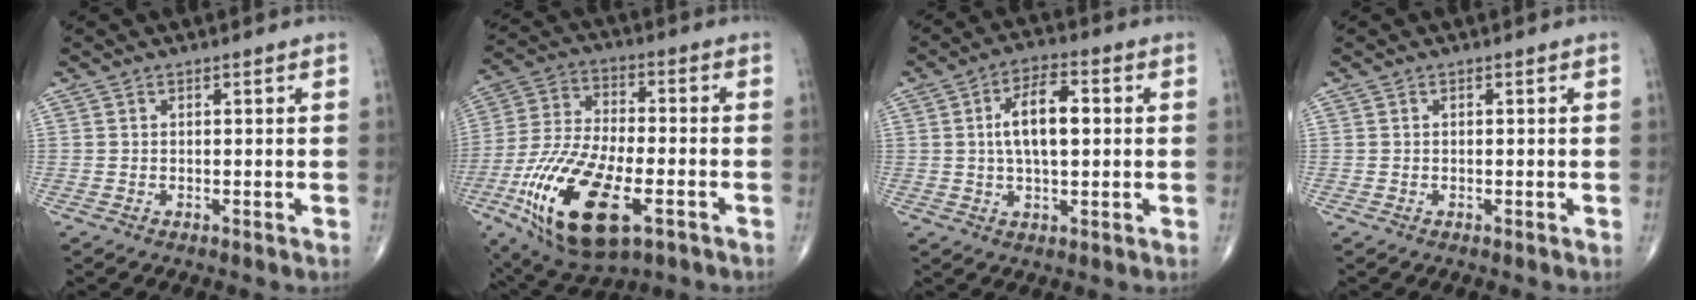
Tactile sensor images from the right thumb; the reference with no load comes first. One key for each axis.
{"total": 21.9, "fx": -8.4, "fy": 9.6, "fz": 17.9, "tx": -0.367, "ty": 0.005, "tz": -0.140}
{"total": 9.5, "fx": 1.1, "fy": 4.3, "fz": 8.4, "tx": -0.137, "ty": 0.012, "tz": 0.015}
{"total": 0.0}